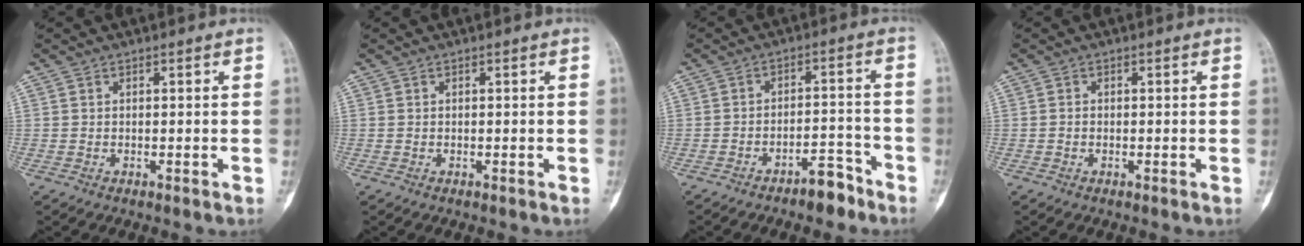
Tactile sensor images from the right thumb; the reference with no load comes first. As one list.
[{"total": 0.0}, {"total": 5.8, "force": [-4.3, 2.3, 3.2], "torque": [-0.040, 0.043, -0.063]}, {"total": 0.6, "force": [-0.1, 0.5, 0.3], "torque": [-0.004, 0.002, -0.004]}]